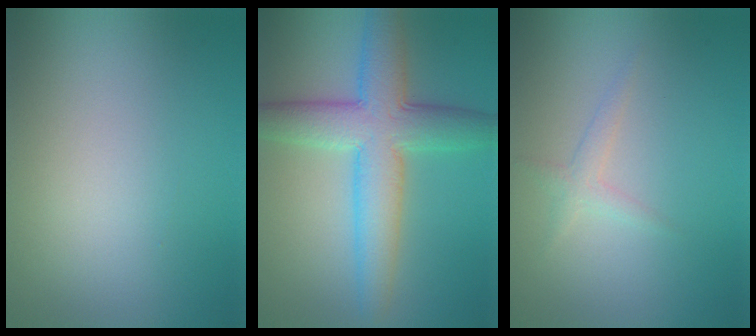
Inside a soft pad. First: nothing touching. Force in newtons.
{"total": 7.2, "press": 7.2, "slide": 0.1}
{"total": 1.2, "press": 1.2, "slide": 0.1}